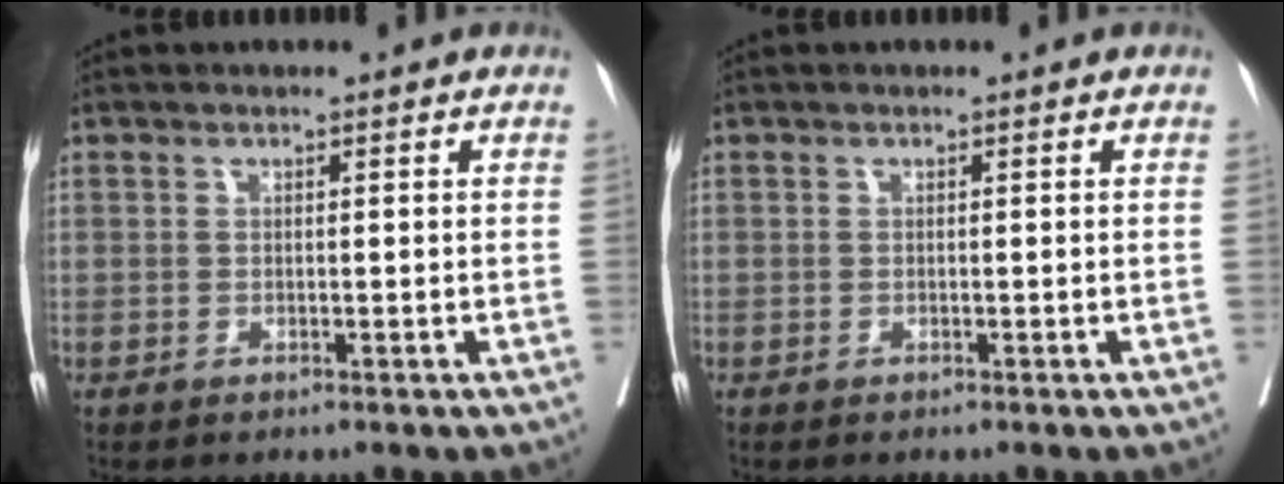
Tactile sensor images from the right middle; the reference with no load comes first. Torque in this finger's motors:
{"motor_torque": [0.57, -0.71, 0.01, 0.01]}